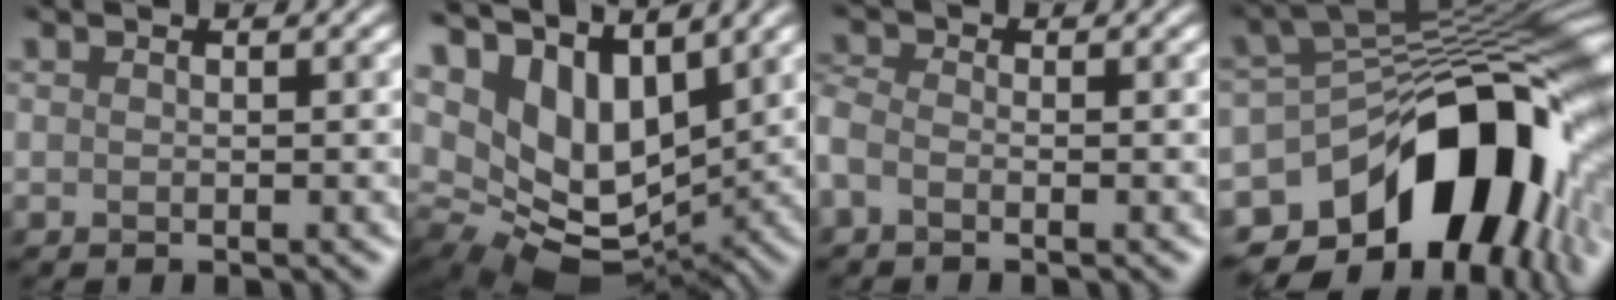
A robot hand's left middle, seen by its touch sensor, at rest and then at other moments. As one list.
[{"total": 10.9, "force": [4.6, 6.9, 7.1], "torque": [-0.141, 0.018, 0.102]}, {"total": 2.5, "force": [-1.6, 1.4, 1.4], "torque": [-0.029, 0.006, -0.036]}, {"total": 16.6, "force": [-6.3, 9.6, 11.9], "torque": [-0.168, 0.003, -0.105]}]